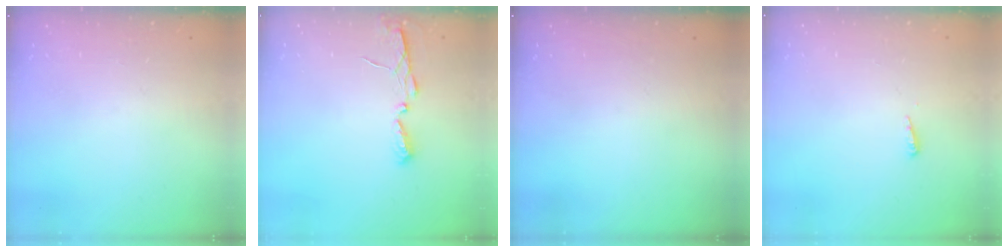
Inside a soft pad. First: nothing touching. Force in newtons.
{"total": 4.9, "press": 4.9, "slide": 0.3}
{"total": 0.0}
{"total": 3.8, "press": 3.7, "slide": 0.6}